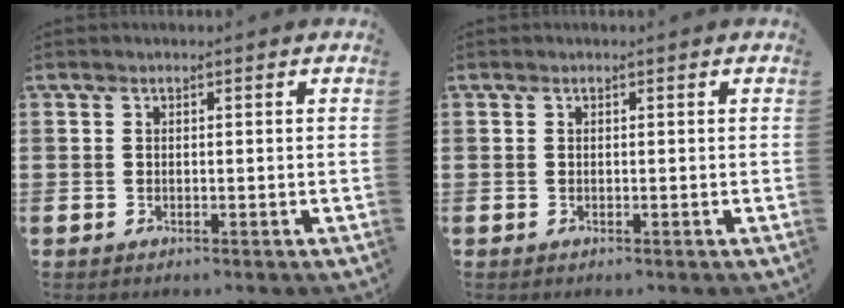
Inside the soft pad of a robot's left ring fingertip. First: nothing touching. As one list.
[{"total": 0.0}]